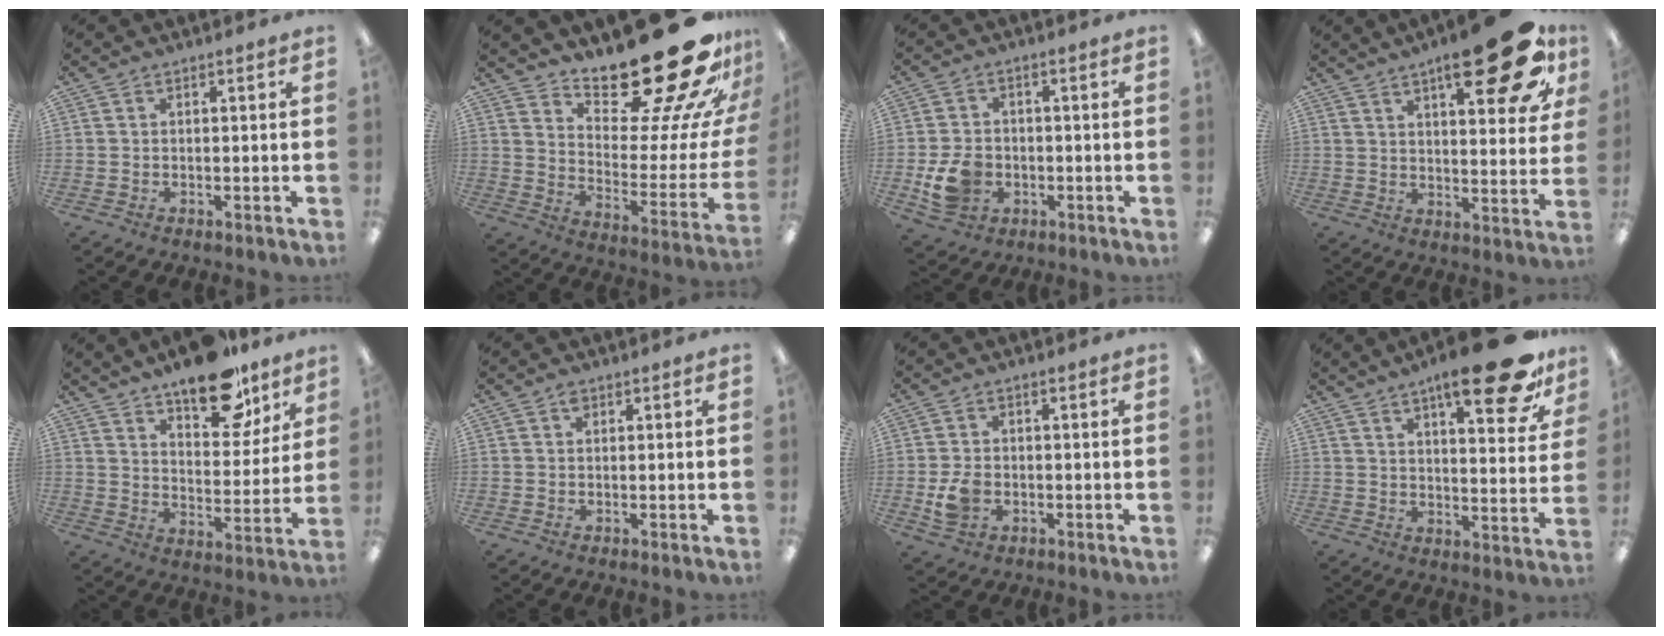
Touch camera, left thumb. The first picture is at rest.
{"total": 30.6, "force": [21.0, 10.0, 19.9], "torque": [-0.238, -0.165, 0.360]}
{"total": 8.3, "force": [-2.1, 6.6, 4.6], "torque": [-0.086, 0.009, -0.036]}
{"total": 21.7, "force": [12.3, 6.8, 16.5], "torque": [-0.216, -0.066, 0.185]}
{"total": 17.2, "force": [12.7, 7.4, 8.9], "torque": [-0.115, -0.077, 0.216]}
{"total": 1.1, "force": [0.6, 0.7, 0.7], "torque": [-0.015, 0.004, 0.010]}
{"total": 5.3, "force": [-1.1, 4.0, 3.4], "torque": [-0.068, -0.002, -0.021]}
{"total": 19.1, "force": [12.6, 4.9, 13.5], "torque": [-0.188, -0.074, 0.196]}